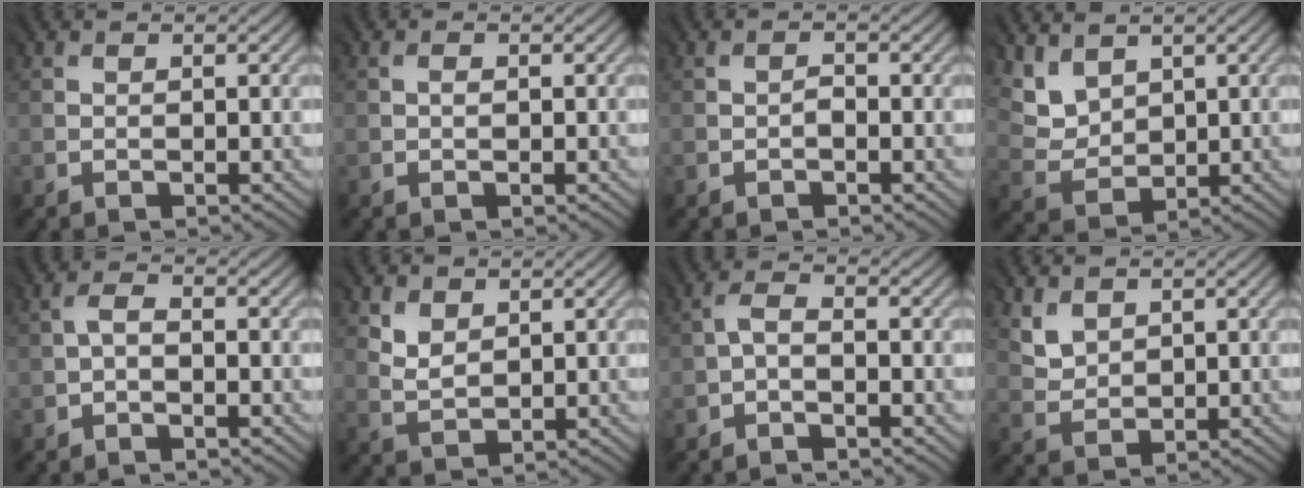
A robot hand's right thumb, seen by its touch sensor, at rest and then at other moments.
{"total": 0.6, "force": [-0.1, 0.4, 0.4], "torque": [-0.007, -0.001, -0.001]}
{"total": 0.7, "force": [-0.6, 0.1, 0.2], "torque": [-0.001, 0.001, -0.012]}
{"total": 5.4, "force": [3.7, 3.4, 1.9], "torque": [-0.074, -0.010, 0.091]}
{"total": 1.5, "force": [-0.6, 0.7, 1.2], "torque": [-0.028, 0.003, -0.014]}
{"total": 2.8, "force": [2.0, 1.7, 1.1], "torque": [-0.031, -0.004, 0.045]}
{"total": 1.9, "force": [-1.0, 0.8, 1.4], "torque": [-0.036, 0.004, -0.024]}
{"total": 3.1, "force": [2.1, 2.1, 0.8], "torque": [-0.030, -0.005, 0.049]}